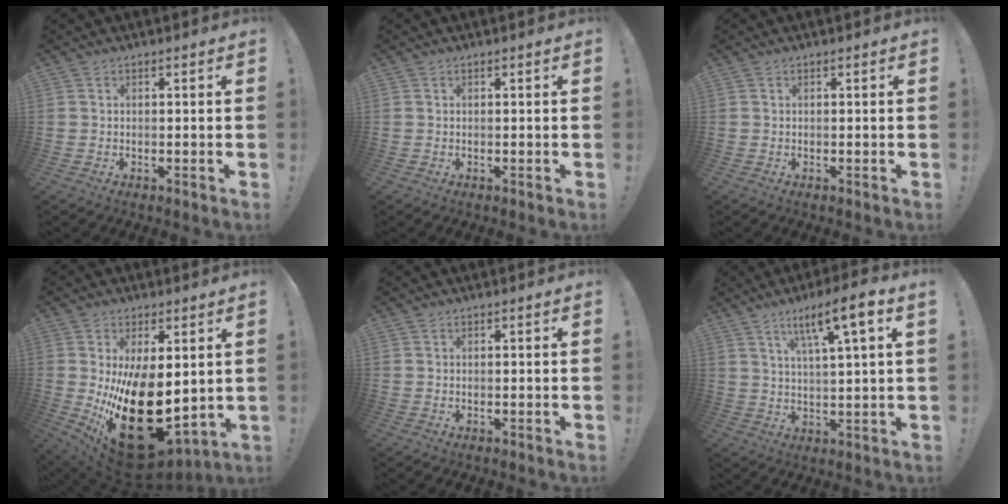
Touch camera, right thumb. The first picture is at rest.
{"total": 0.0}
{"total": 0.0}
{"total": 25.4, "force": [-2.6, 14.1, 21.0], "torque": [-0.336, -0.016, -0.009]}
{"total": 0.0}
{"total": 10.6, "force": [5.5, 0.9, 9.0], "torque": [-0.141, -0.023, 0.082]}